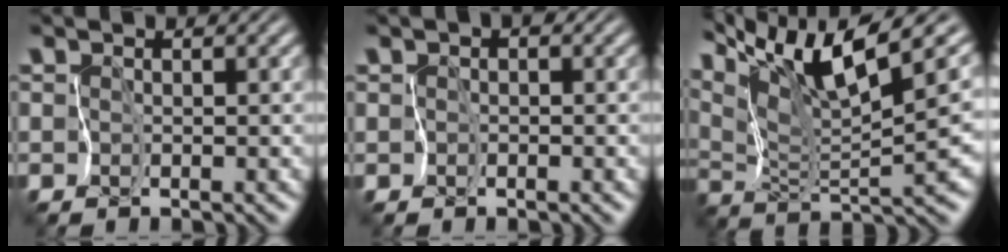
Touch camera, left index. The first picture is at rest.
{"total": 1.4, "force": [0.1, 1.2, 0.8], "torque": [0.001, 0.012, -0.013]}
{"total": 9.7, "force": [6.5, 0.5, 7.2], "torque": [-0.129, 0.024, 0.122]}